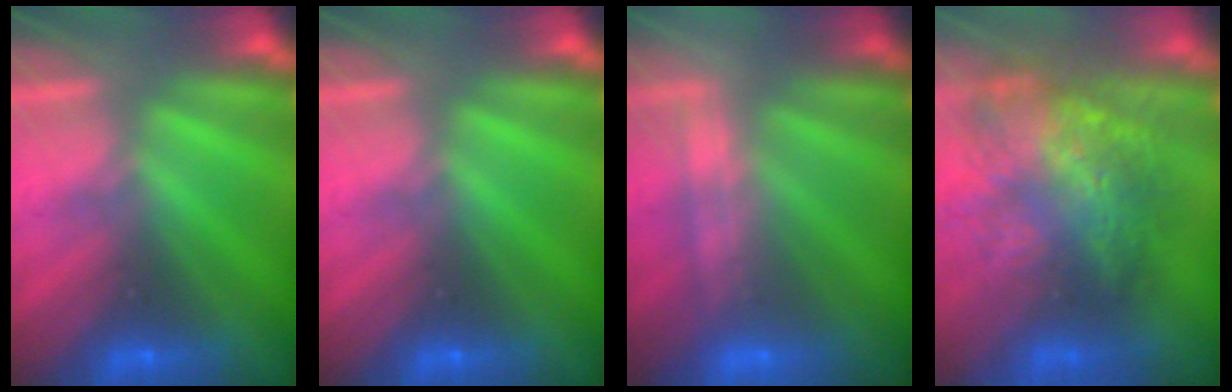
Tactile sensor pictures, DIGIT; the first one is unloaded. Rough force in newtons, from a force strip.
{"total": 0.0}
{"total": 2.2}
{"total": 7.2}